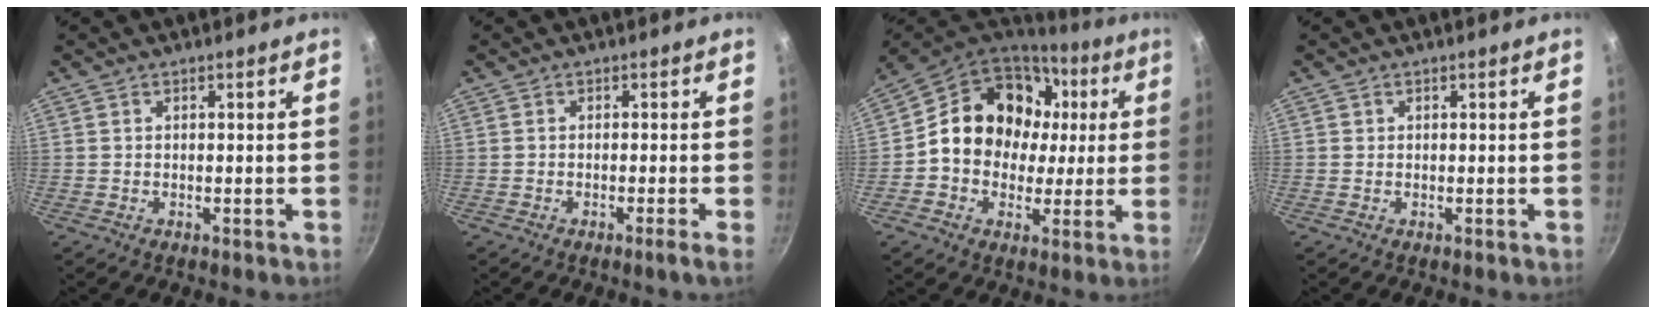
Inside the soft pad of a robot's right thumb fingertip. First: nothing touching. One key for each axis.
{"total": 1.7, "fx": -1.0, "fy": -0.4, "fz": 1.3, "tx": -0.034, "ty": 0.003, "tz": -0.018}
{"total": 18.4, "fx": 2.8, "fy": 15.6, "fz": 9.4, "tx": -0.127, "ty": 0.026, "tz": 0.039}
{"total": 0.0}